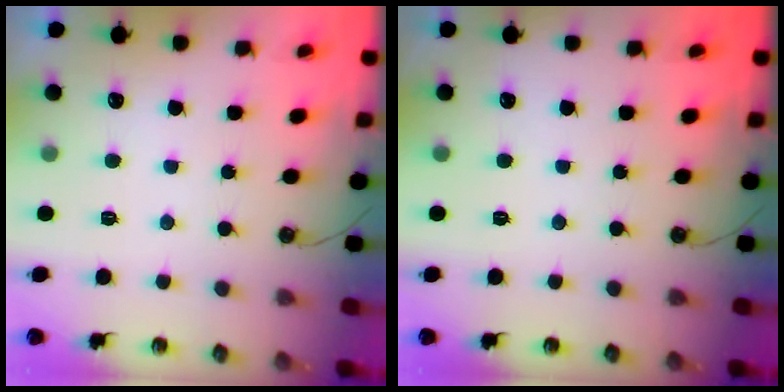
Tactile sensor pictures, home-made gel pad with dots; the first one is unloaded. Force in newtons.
{"total": 0.0}